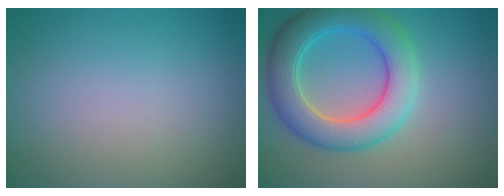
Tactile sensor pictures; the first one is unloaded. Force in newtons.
{"total": 6.9, "press": 6.9, "slide": 0.2}